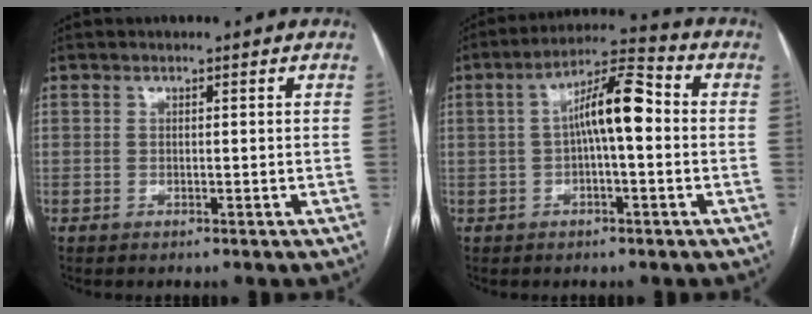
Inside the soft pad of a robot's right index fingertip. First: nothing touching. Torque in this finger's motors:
{"motor_torque": [1.26, 0.20, 0.37, 0.16]}